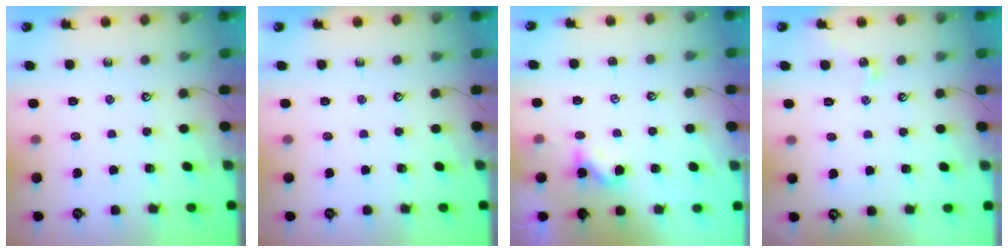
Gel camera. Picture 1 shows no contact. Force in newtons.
{"total": 0.0}
{"total": 0.6, "press": 0.5, "slide": 0.4}
{"total": 3.0, "press": 2.9, "slide": 0.5}